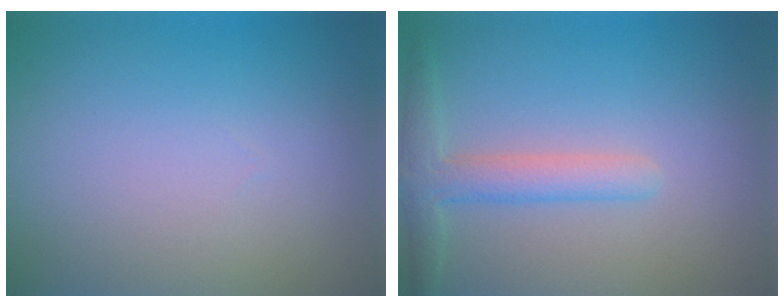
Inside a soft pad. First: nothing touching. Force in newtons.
{"total": 3.1, "press": 3.0, "slide": 0.3}